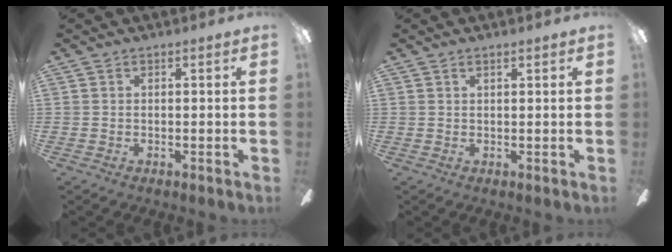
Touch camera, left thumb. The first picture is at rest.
{"total": 1.4, "force": [0.9, 0.3, 1.0], "torque": [-0.021, 0.001, 0.016]}